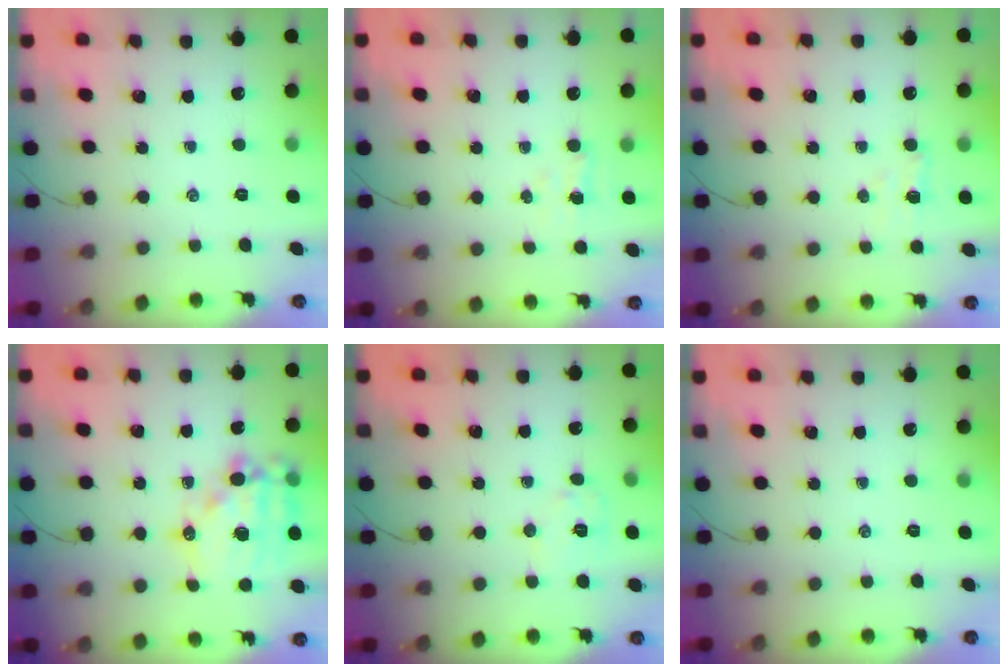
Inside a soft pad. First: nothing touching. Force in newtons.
{"total": 2.5, "press": 2.3, "slide": 0.8}
{"total": 4.1, "press": 3.9, "slide": 1.1}
{"total": 17.3, "press": 16.9, "slide": 3.8}
{"total": 6.2, "press": 6.2, "slide": 0.6}
{"total": 0.0}